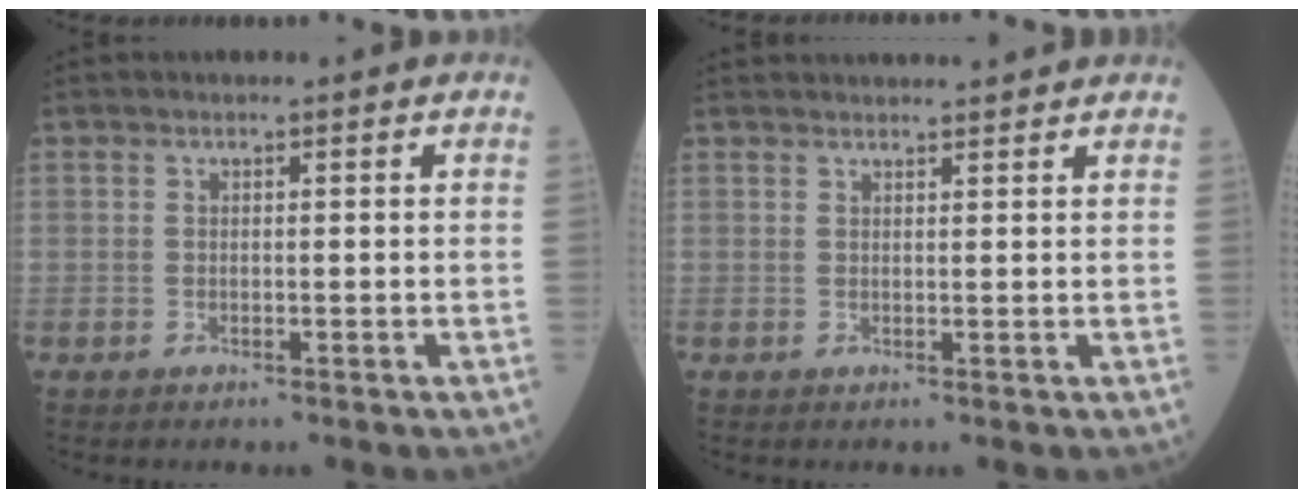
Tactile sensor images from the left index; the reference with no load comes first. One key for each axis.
{"total": 7.1, "fx": 6.9, "fy": 0.6, "fz": 1.8, "tx": -0.022, "ty": 0.032, "tz": 0.079}